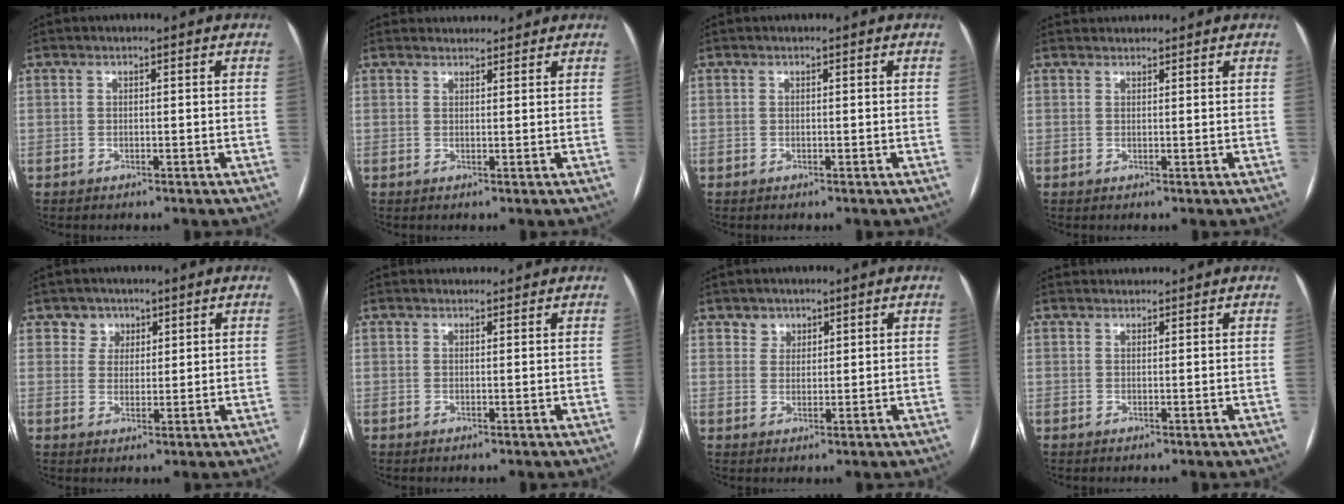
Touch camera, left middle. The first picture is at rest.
{"total": 3.7, "force": [3.6, 0.9, 0.1], "torque": [-0.002, 0.022, 0.048]}
{"total": 0.0}
{"total": 2.0, "force": [2.0, 0.2, -0.1], "torque": [-0.004, 0.024, 0.036]}
{"total": 3.4, "force": [2.1, 2.6, -0.3], "torque": [0.014, 0.003, 0.030]}
{"total": 2.8, "force": [2.7, 0.7, 0.3], "torque": [-0.005, 0.022, 0.036]}
{"total": 2.4, "force": [1.7, 1.7, -0.1], "torque": [0.011, 0.003, 0.023]}
{"total": 2.2, "force": [2.2, 0.3, -0.1], "torque": [-0.004, 0.023, 0.038]}